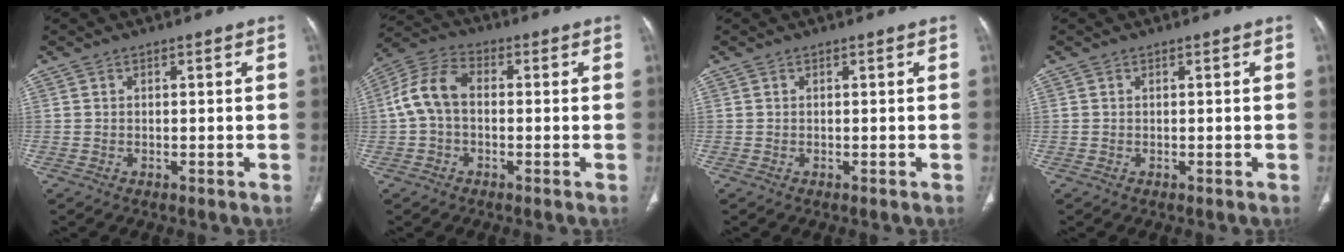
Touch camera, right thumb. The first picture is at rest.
{"total": 8.4, "force": [-0.2, 5.4, 6.4], "torque": [-0.128, 0.026, -0.014]}
{"total": 0.0}
{"total": 0.0}